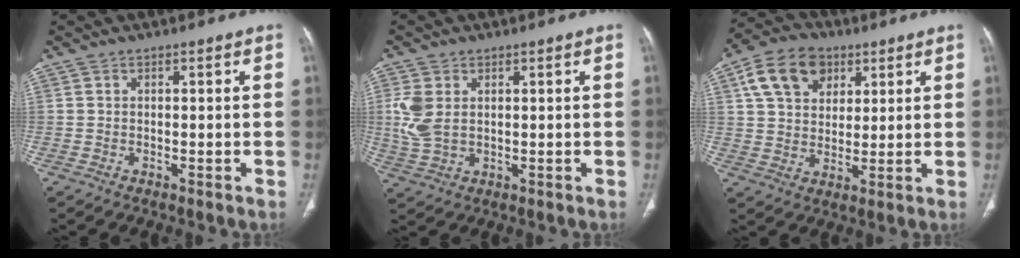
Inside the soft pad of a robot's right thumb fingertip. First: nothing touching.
{"total": 6.2, "force": [1.3, 4.2, 4.5], "torque": [-0.107, 0.000, 0.033]}
{"total": 12.5, "force": [5.3, 9.0, 6.9], "torque": [-0.102, -0.006, 0.091]}